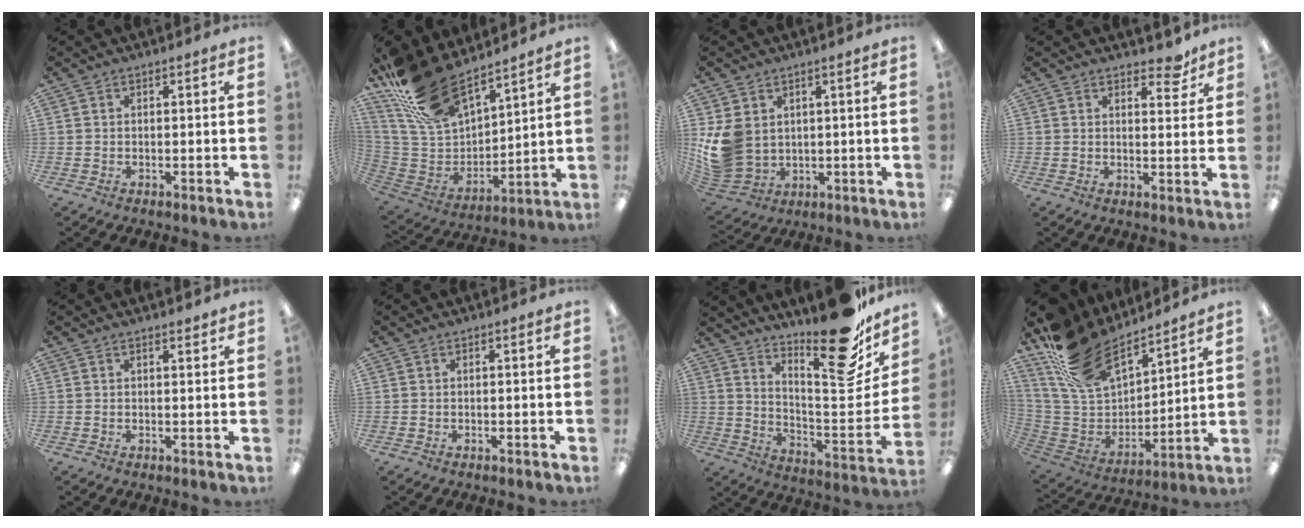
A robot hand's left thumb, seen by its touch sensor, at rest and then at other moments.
{"total": 21.9, "force": [17.7, 8.8, 9.4], "torque": [-0.208, -0.098, 0.328]}
{"total": 10.7, "force": [1.8, 8.8, 5.7], "torque": [-0.134, -0.012, 0.036]}
{"total": 4.8, "force": [3.8, 2.1, 2.0], "torque": [-0.008, -0.025, 0.062]}
{"total": 1.1, "force": [1.0, 0.2, 0.4], "torque": [-0.001, -0.005, 0.017]}
{"total": 0.0}
{"total": 22.1, "force": [16.9, 6.2, 12.8], "torque": [-0.165, -0.135, 0.272]}
{"total": 23.5, "force": [17.7, 11.0, 10.9], "torque": [-0.222, -0.099, 0.329]}